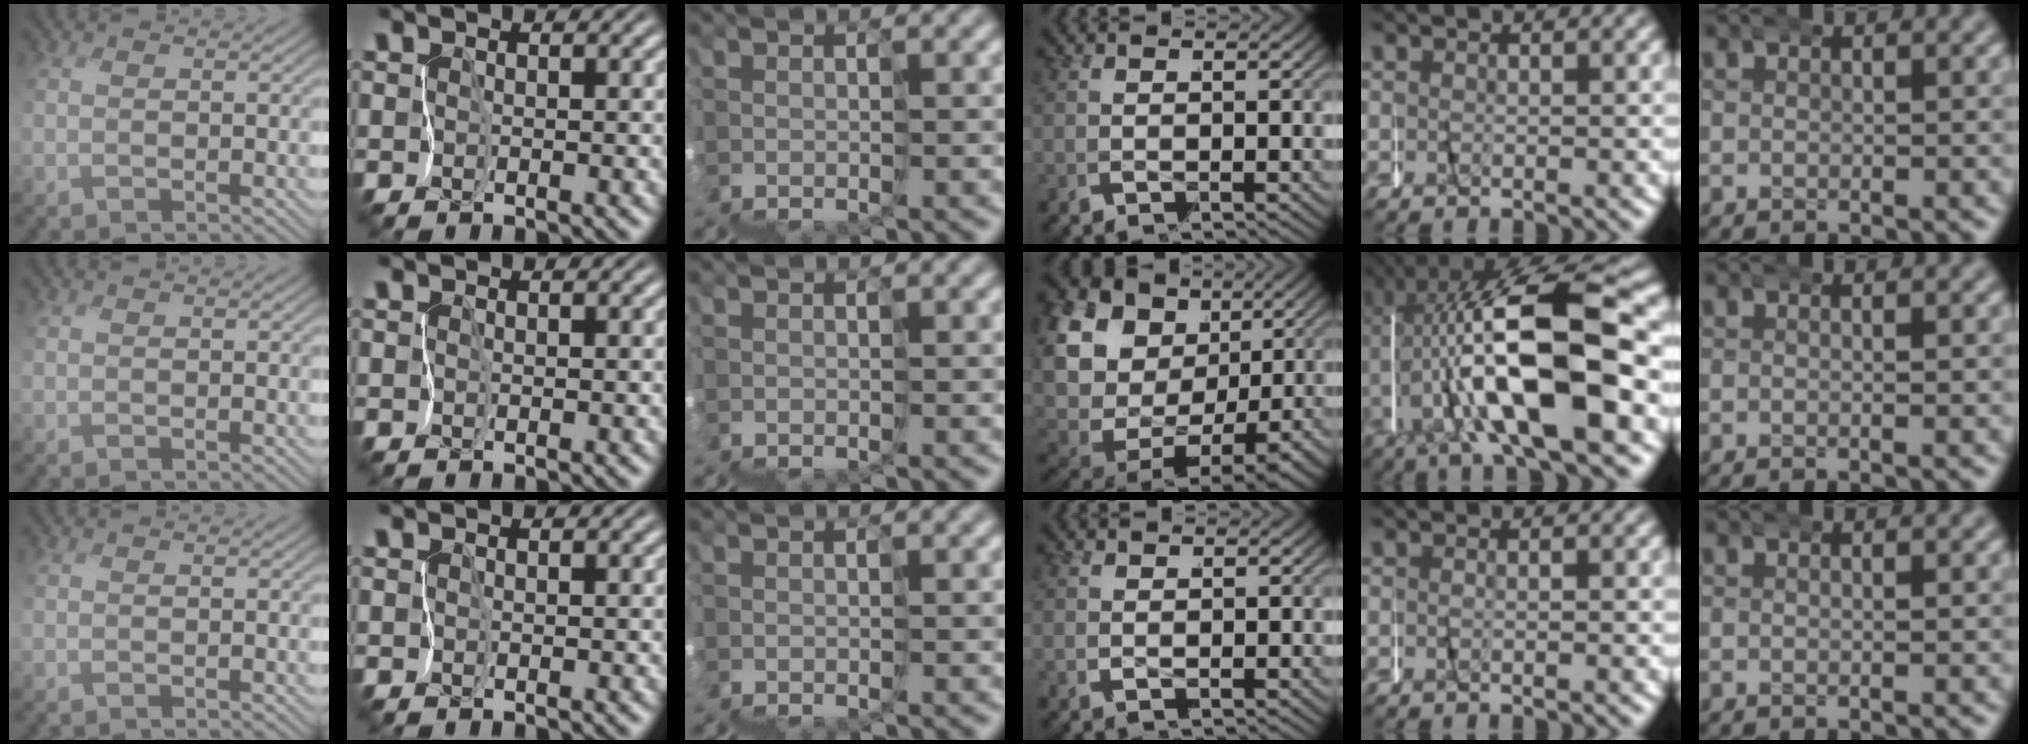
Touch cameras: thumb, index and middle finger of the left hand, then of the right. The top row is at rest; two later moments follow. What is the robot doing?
{"motion": "wrap", "object": "netting"}